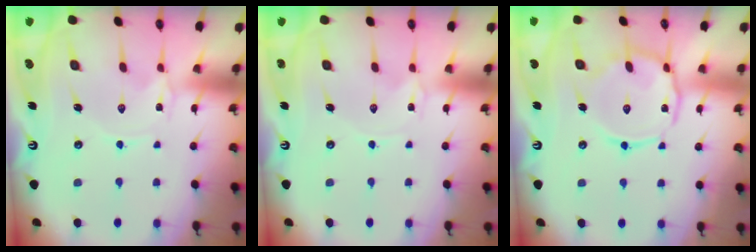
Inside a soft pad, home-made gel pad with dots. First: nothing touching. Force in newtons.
{"total": 0.0}
{"total": 11.5, "press": 11.5, "slide": 0.8}